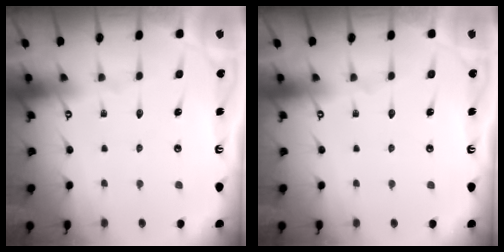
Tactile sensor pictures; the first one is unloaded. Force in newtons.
{"total": 0.0}